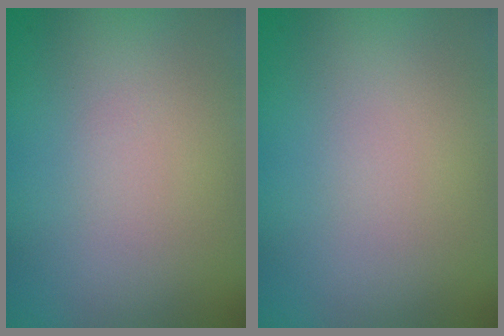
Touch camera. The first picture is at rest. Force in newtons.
{"total": 0.0}